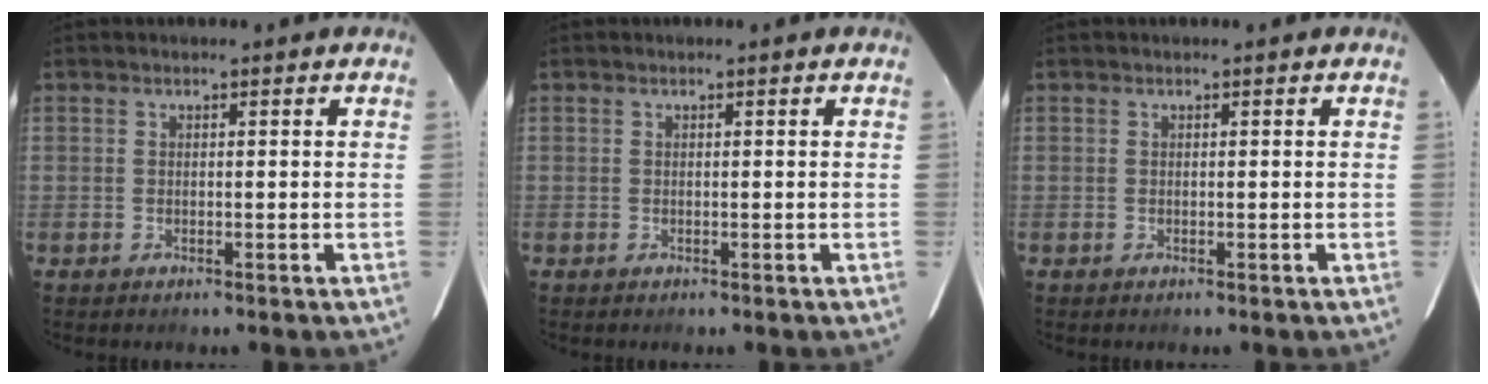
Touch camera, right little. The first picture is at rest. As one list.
[{"total": 0.0}, {"total": 0.0}]